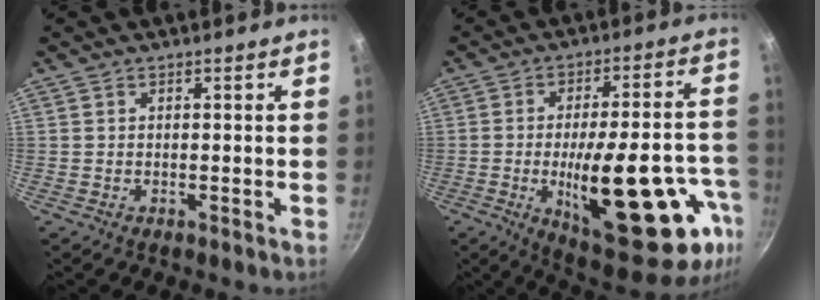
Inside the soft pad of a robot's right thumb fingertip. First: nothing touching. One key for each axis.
{"total": 27.6, "fx": -8.9, "fy": 10.3, "fz": 24.0, "tx": -0.298, "ty": 0.016, "tz": -0.113}